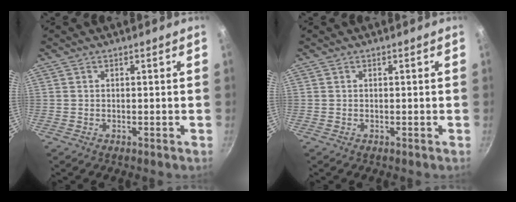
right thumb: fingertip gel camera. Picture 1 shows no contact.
{"total": 0.0}